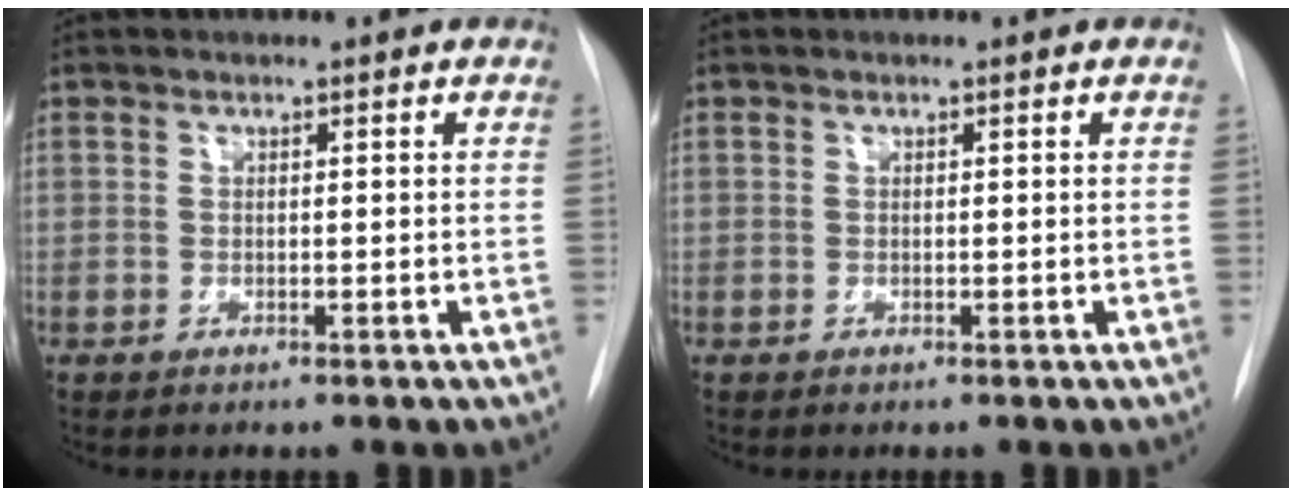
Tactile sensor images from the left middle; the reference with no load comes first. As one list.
[{"total": 0.0}]